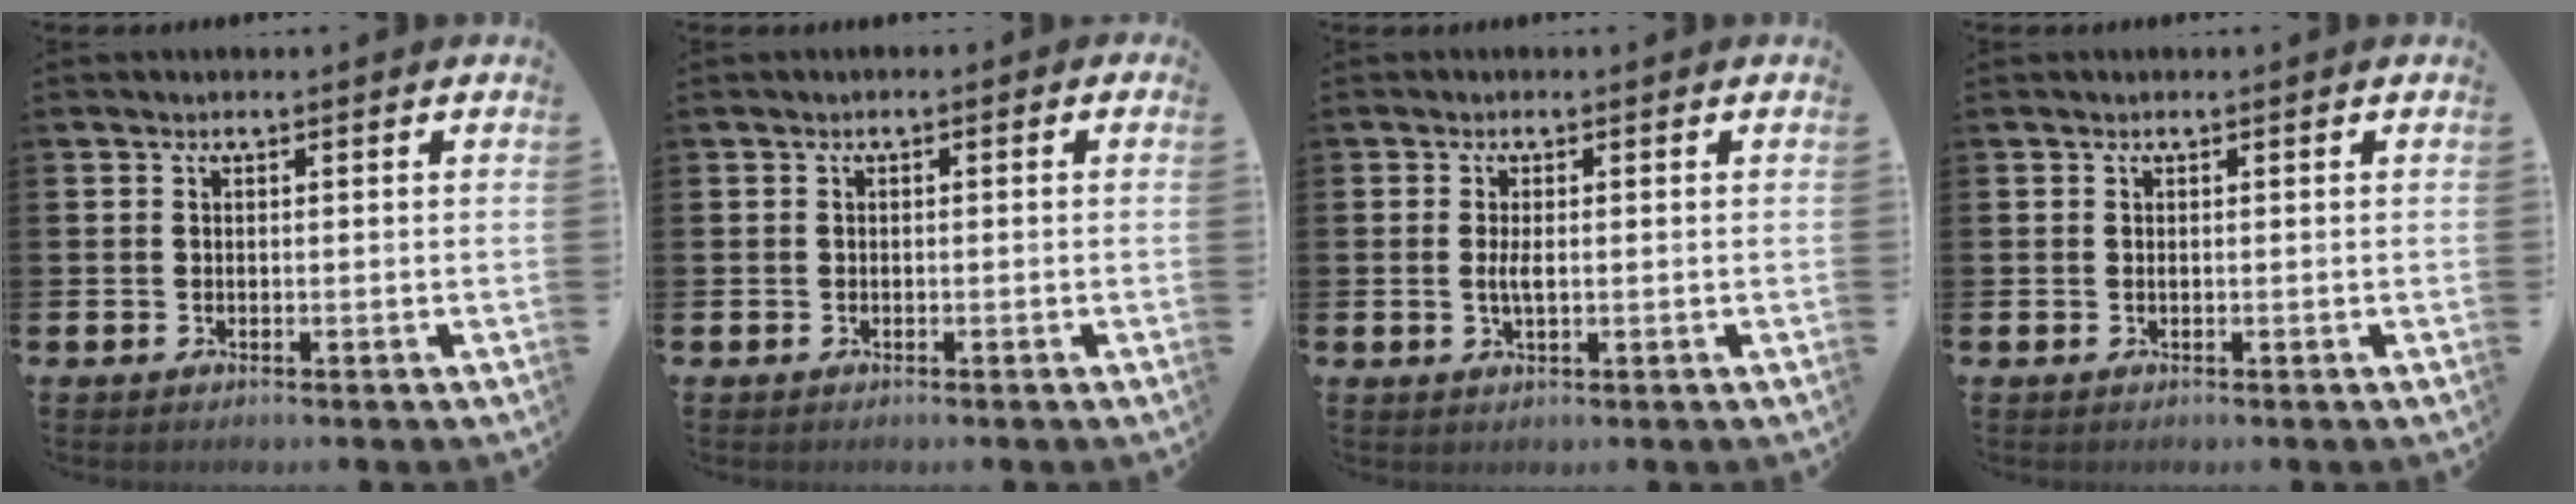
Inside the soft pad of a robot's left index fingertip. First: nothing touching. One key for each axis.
{"total": 0.6, "fx": -0.3, "fy": 0.4, "fz": 0.2, "tx": -0.002, "ty": 0.003, "tz": -0.009}
{"total": 2.2, "fx": 0.0, "fy": 0.8, "fz": 2.0, "tx": -0.035, "ty": 0.001, "tz": -0.003}
{"total": 0.0}